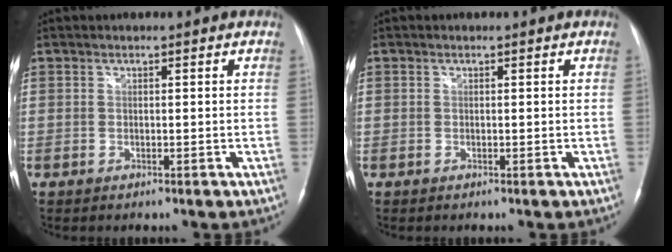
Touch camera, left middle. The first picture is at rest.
{"total": 0.0}